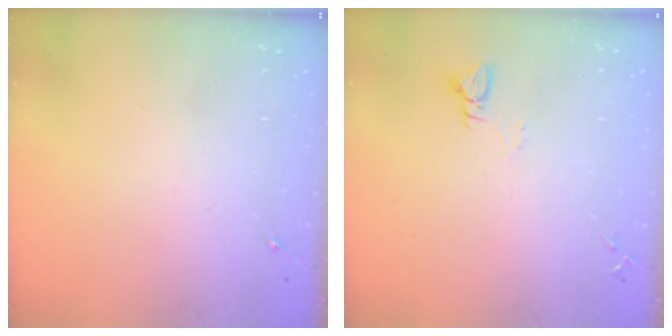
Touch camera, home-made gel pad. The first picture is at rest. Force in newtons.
{"total": 3.0, "press": 3.0, "slide": 0.3}